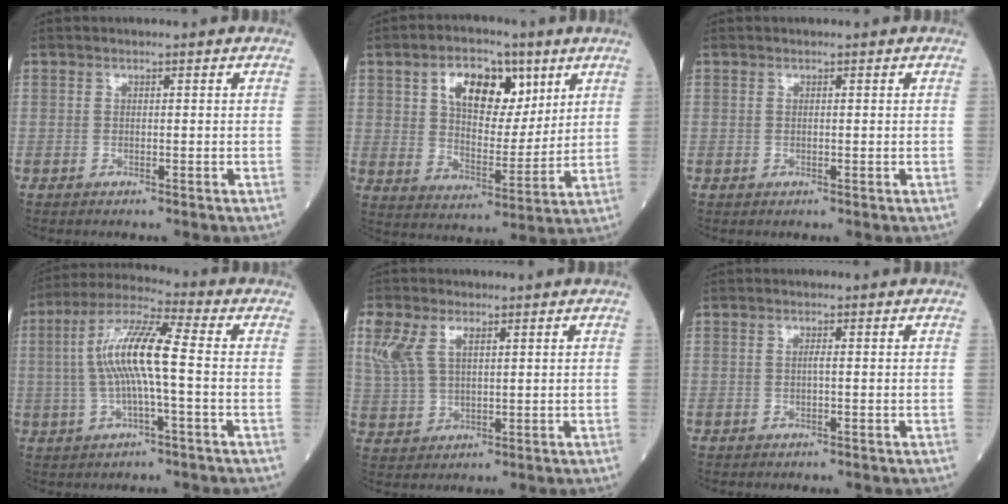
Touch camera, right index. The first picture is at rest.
{"total": 11.9, "force": [5.5, 6.3, 8.5], "torque": [-0.145, 0.017, 0.100]}
{"total": 0.0}
{"total": 10.9, "force": [0.0, 1.0, 10.9], "torque": [-0.219, 0.019, -0.004]}
{"total": 8.0, "force": [3.6, 4.1, 5.8], "torque": [-0.156, 0.021, 0.081]}
{"total": 0.6, "force": [0.0, 0.0, 0.6], "torque": [-0.012, 0.001, 0.001]}